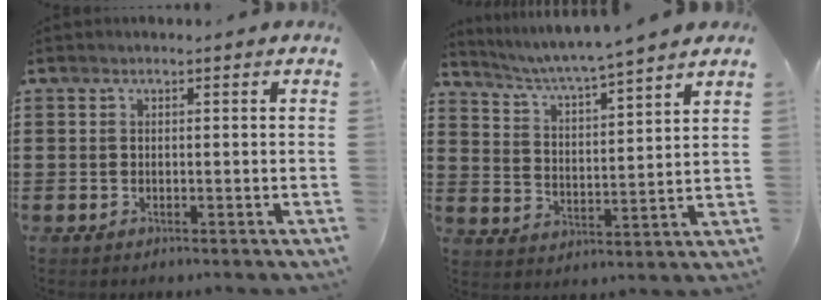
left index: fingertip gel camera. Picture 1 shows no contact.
{"total": 4.3, "force": [4.0, -0.9, 1.4], "torque": [-0.048, -0.035, 0.062]}